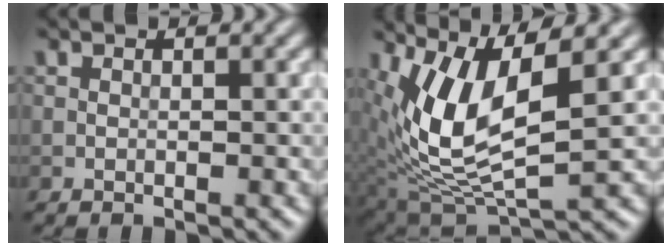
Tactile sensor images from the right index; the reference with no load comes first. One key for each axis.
{"total": 8.8, "fx": 2.3, "fy": 3.4, "fz": 7.8, "tx": -0.170, "ty": -0.013, "tz": 0.048}